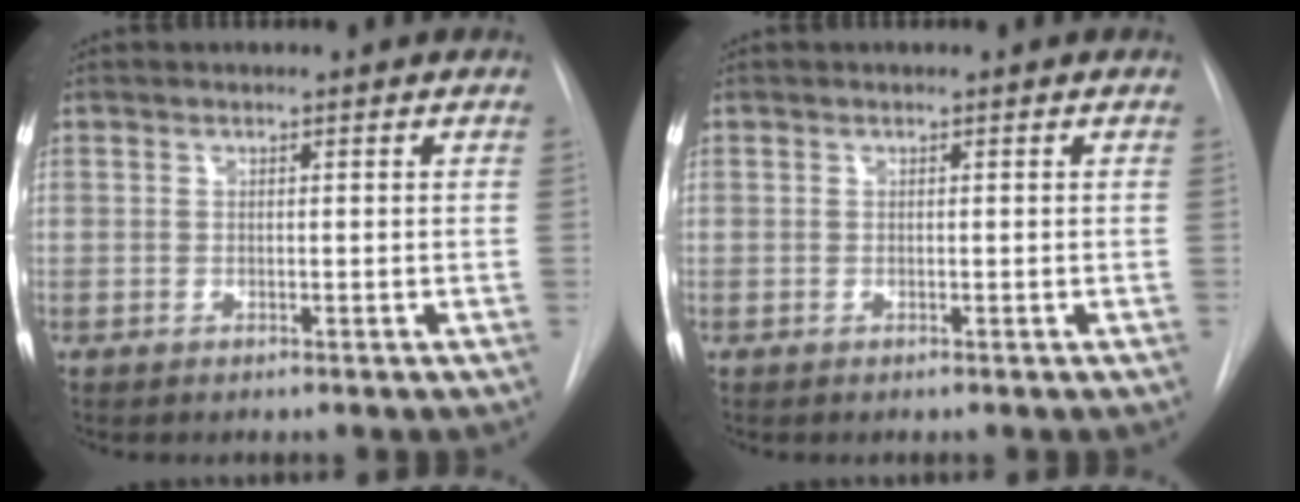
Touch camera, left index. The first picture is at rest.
{"total": 0.0}